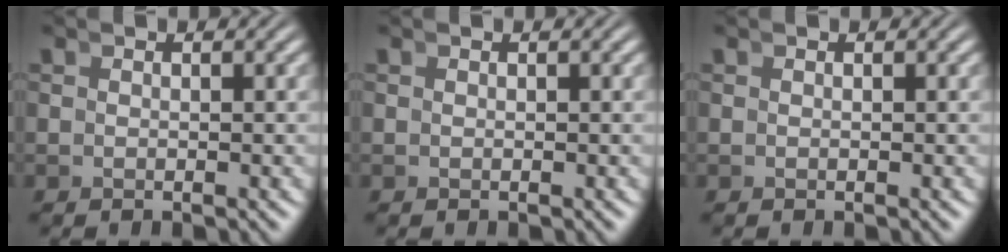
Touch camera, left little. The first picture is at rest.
{"total": 0.0}
{"total": 0.0}